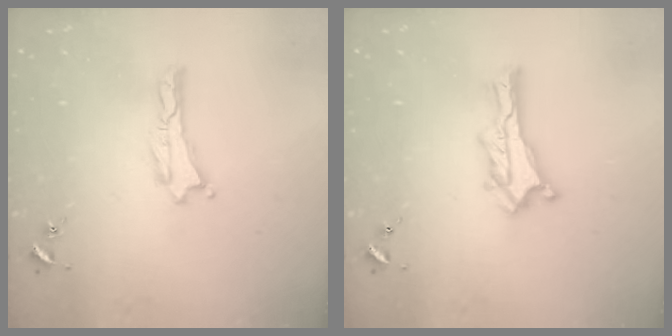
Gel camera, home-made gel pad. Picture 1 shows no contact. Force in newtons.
{"total": 1.2, "press": 1.2, "slide": 0.2}